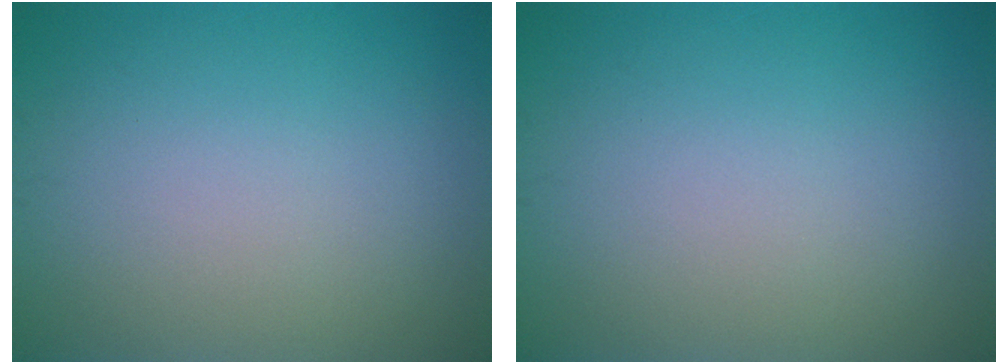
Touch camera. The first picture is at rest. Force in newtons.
{"total": 0.0}